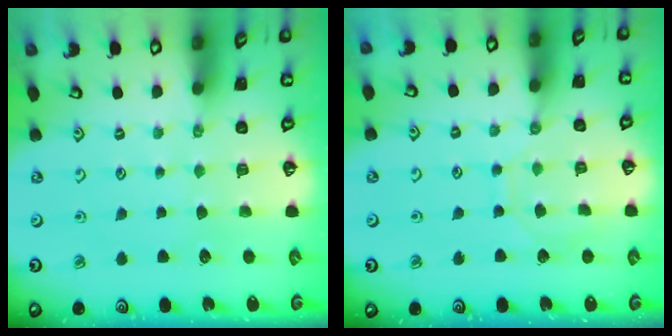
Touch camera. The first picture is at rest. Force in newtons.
{"total": 7.7, "press": 7.6, "slide": 0.7}